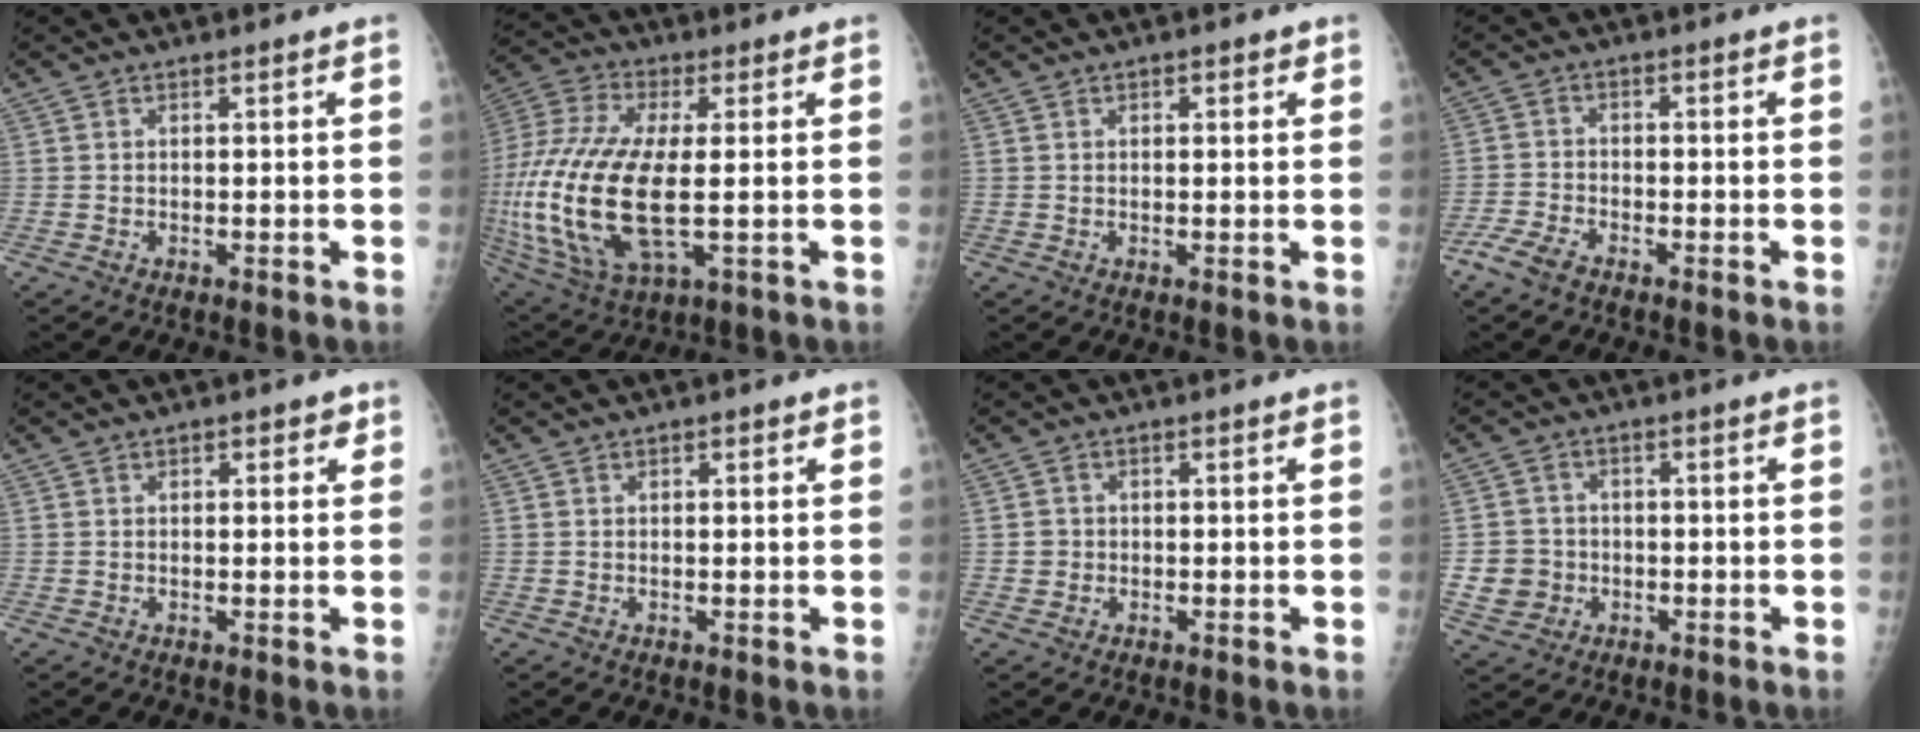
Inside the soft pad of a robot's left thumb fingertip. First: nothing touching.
{"total": 22.4, "force": [-1.6, 9.3, 20.4], "torque": [-0.475, -0.014, -0.020]}
{"total": 1.9, "force": [1.0, 1.0, 1.2], "torque": [-0.009, -0.001, 0.010]}
{"total": 4.4, "force": [-3.6, 1.6, 2.0], "torque": [-0.055, 0.007, -0.073]}
{"total": 2.8, "force": [1.3, 1.6, 1.8], "torque": [-0.005, -0.001, 0.014]}
{"total": 1.4, "force": [0.7, 0.7, 1.0], "torque": [-0.008, 0.001, 0.007]}
{"total": 1.7, "force": [-0.4, 1.7, 0.0], "torque": [0.007, 0.005, -0.006]}
{"total": 5.6, "force": [-1.4, 5.3, 1.1], "torque": [-0.003, 0.008, -0.022]}